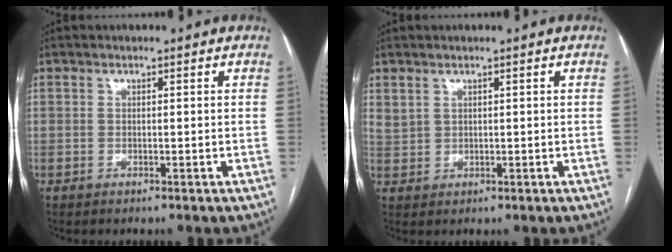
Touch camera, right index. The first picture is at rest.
{"total": 1.9, "force": [1.5, 1.1, 0.6], "torque": [-0.014, 0.005, 0.036]}